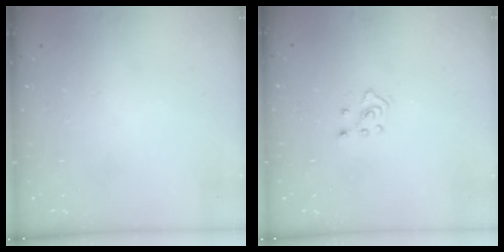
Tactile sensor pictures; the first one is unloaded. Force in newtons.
{"total": 4.1, "press": 4.1, "slide": 0.5}